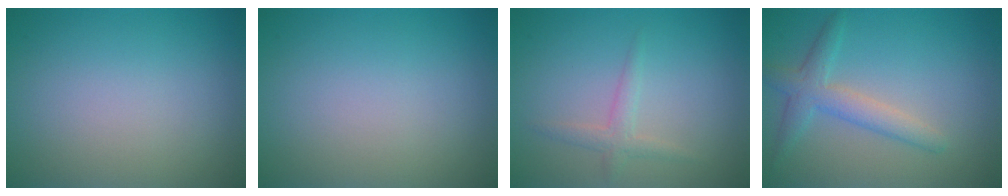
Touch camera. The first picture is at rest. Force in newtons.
{"total": 0.0}
{"total": 1.6, "press": 1.6, "slide": 0.1}
{"total": 3.1, "press": 3.0, "slide": 0.1}